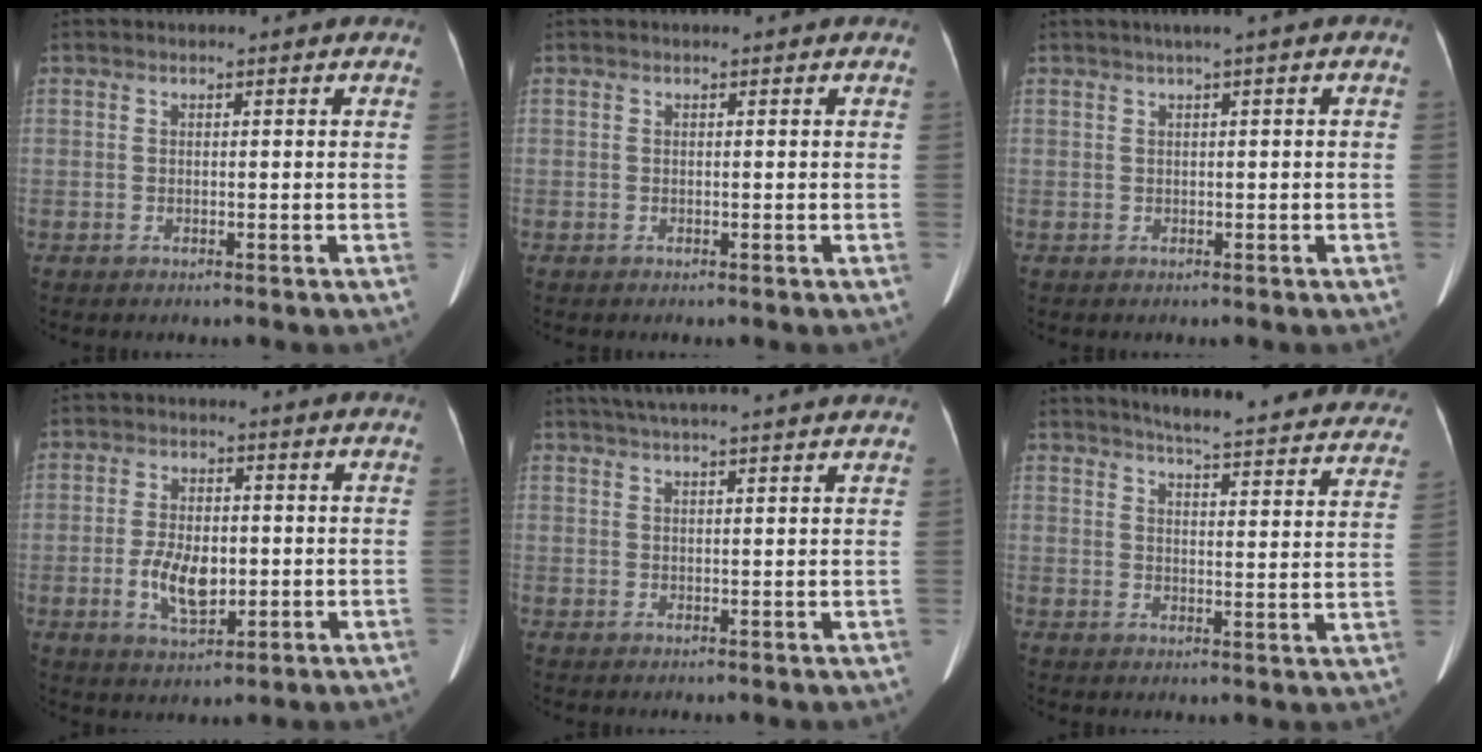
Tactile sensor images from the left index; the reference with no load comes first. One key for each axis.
{"total": 0.0}
{"total": 1.6, "fx": 0.5, "fy": -0.2, "fz": 1.5, "tx": -0.025, "ty": 0.010, "tz": 0.011}
{"total": 7.0, "fx": -1.2, "fy": 3.5, "fz": 6.0, "tx": -0.120, "ty": -0.001, "tz": -0.014}
{"total": 14.7, "fx": 12.9, "fy": 0.0, "fz": 7.1, "tx": -0.120, "ty": 0.034, "tz": 0.169}
{"total": 25.8, "fx": 23.7, "fy": 2.8, "fz": 9.8, "tx": -0.123, "ty": -0.061, "tz": 0.269}